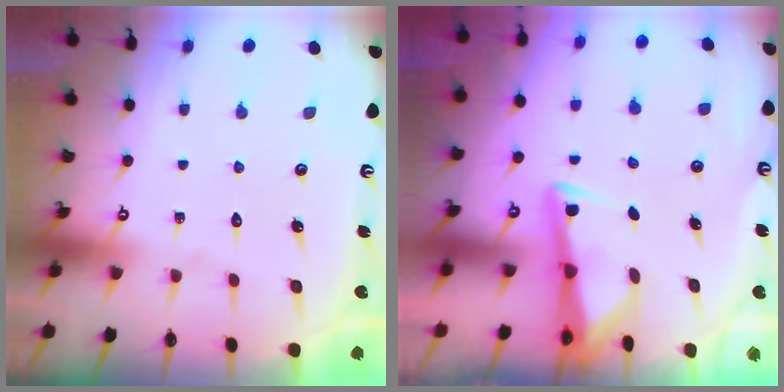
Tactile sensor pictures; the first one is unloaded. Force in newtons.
{"total": 3.1, "press": 3.1, "slide": 0.4}